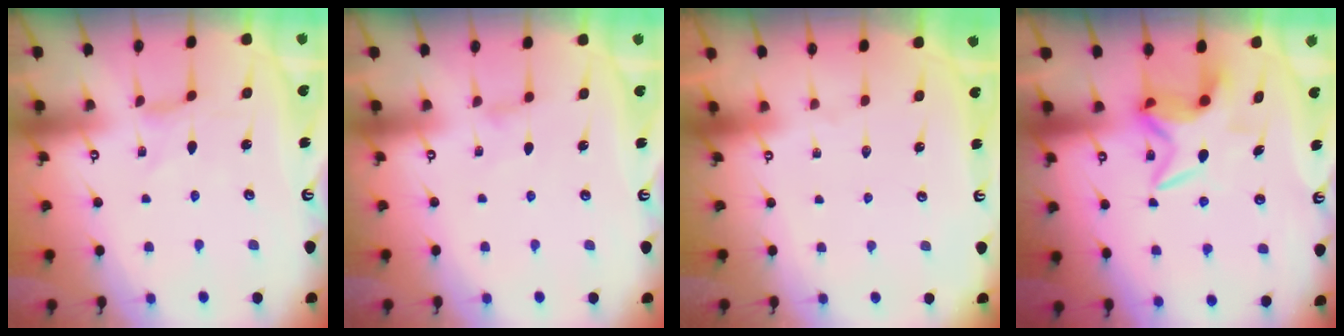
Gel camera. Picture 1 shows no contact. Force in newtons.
{"total": 0.6, "press": 0.5, "slide": 0.3}
{"total": 0.0}
{"total": 7.4, "press": 7.4, "slide": 0.4}